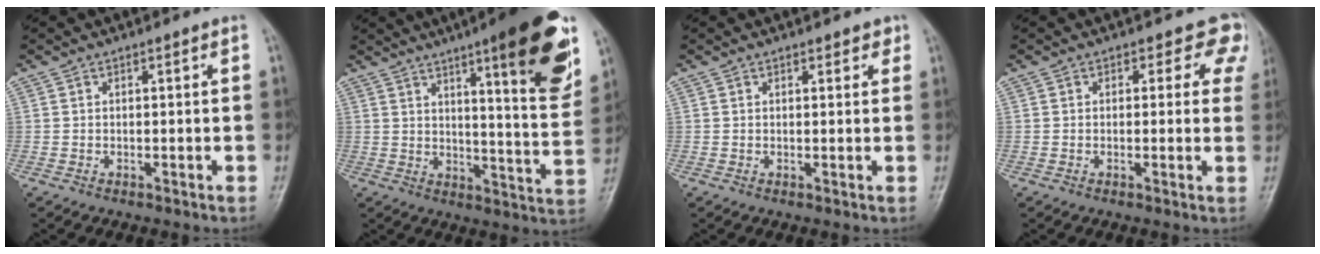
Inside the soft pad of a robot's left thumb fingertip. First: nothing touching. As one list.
[{"total": 19.5, "force": [10.6, 3.5, 15.9], "torque": [-0.187, -0.051, 0.149]}, {"total": 1.8, "force": [1.3, 1.0, 0.8], "torque": [0.007, -0.004, 0.011]}, {"total": 5.0, "force": [3.5, 3.4, 1.3], "torque": [0.031, -0.011, 0.014]}]